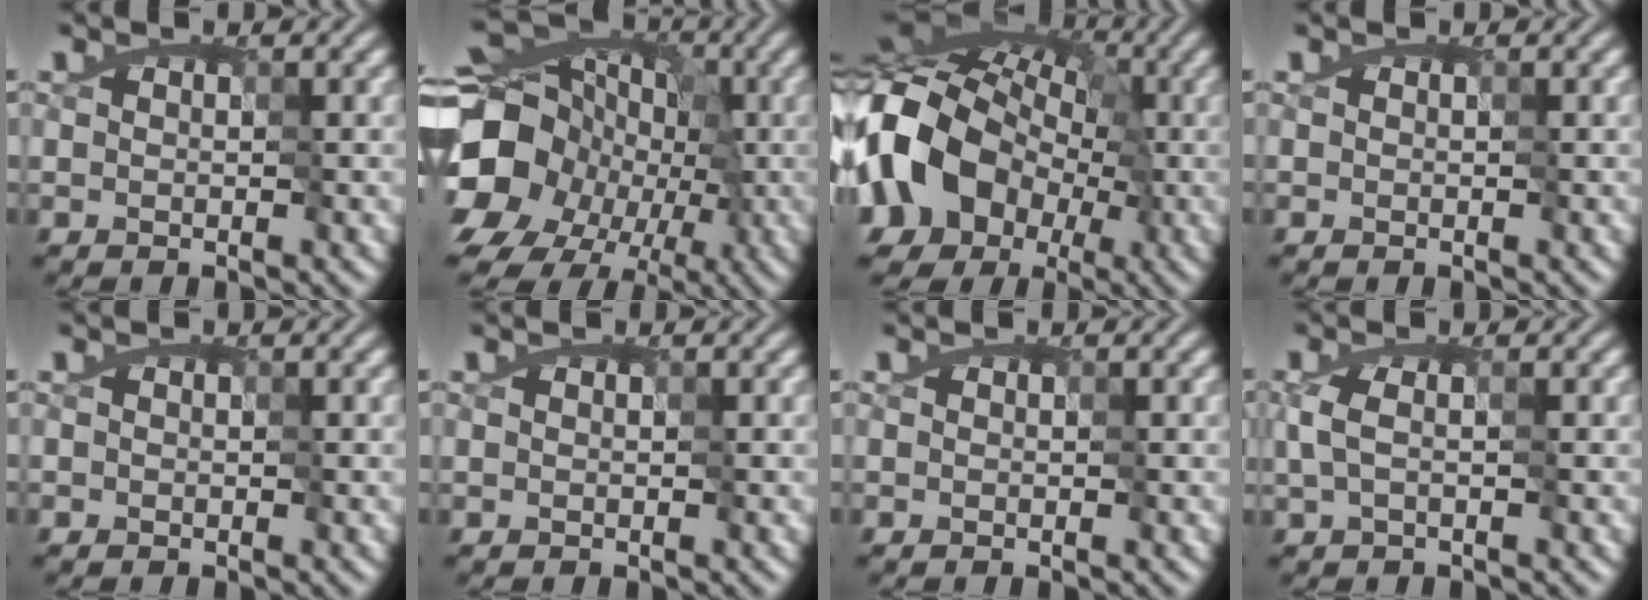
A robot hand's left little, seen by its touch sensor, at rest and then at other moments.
{"total": 18.7, "force": [-6.8, 15.1, 8.7], "torque": [-0.168, -0.018, -0.152]}
{"total": 15.7, "force": [-4.6, 11.9, 9.1], "torque": [-0.188, -0.004, -0.091]}
{"total": 0.0}
{"total": 0.0}
{"total": 0.0}
{"total": 0.0}
{"total": 1.5, "force": [-0.7, 0.5, 1.2], "torque": [-0.035, -0.006, -0.005]}